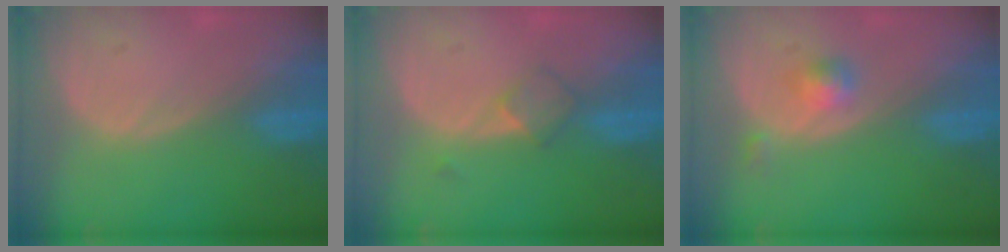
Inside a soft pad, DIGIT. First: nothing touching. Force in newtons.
{"total": 3.0, "press": 2.7, "slide": 1.2}
{"total": 2.6, "press": 2.4, "slide": 1.1}